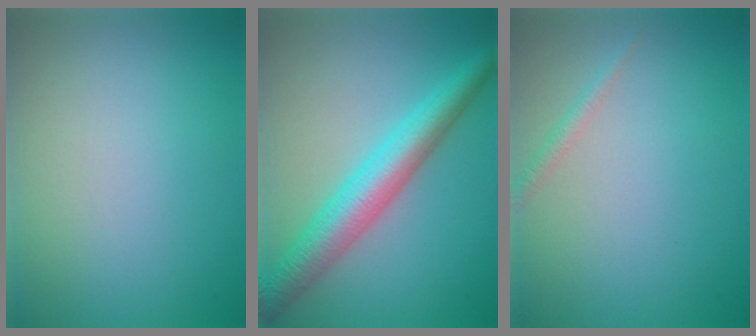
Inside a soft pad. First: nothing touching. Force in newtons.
{"total": 6.0, "press": 6.0, "slide": 0.1}
{"total": 1.0, "press": 1.0, "slide": 0.0}